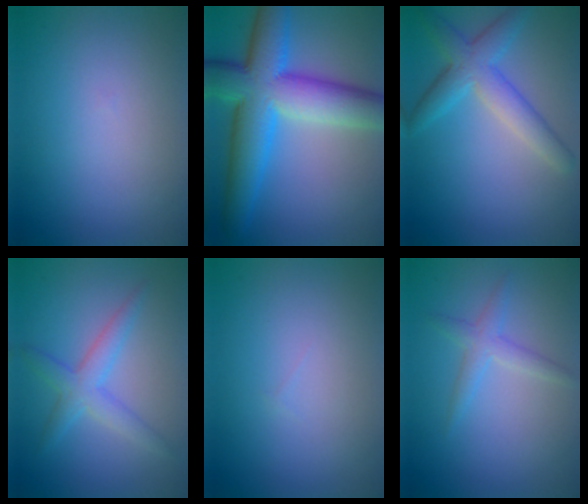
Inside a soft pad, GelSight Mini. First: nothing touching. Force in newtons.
{"total": 11.4, "press": 11.4, "slide": 0.1}
{"total": 4.4, "press": 4.4, "slide": 0.0}
{"total": 2.9, "press": 2.9, "slide": 0.1}
{"total": 0.0}
{"total": 1.9, "press": 1.9, "slide": 0.1}